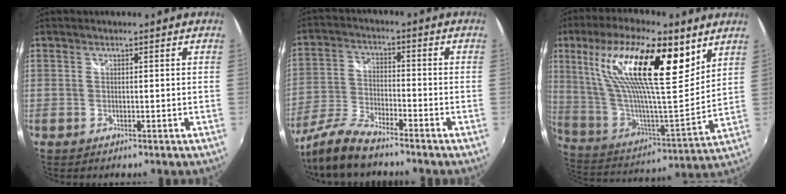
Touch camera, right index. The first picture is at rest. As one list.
[{"total": 9.9, "force": [-8.1, 2.5, 5.2], "torque": [-0.119, -0.009, -0.163]}, {"total": 26.6, "force": [13.3, 7.5, 21.8], "torque": [-0.393, 0.032, 0.237]}]